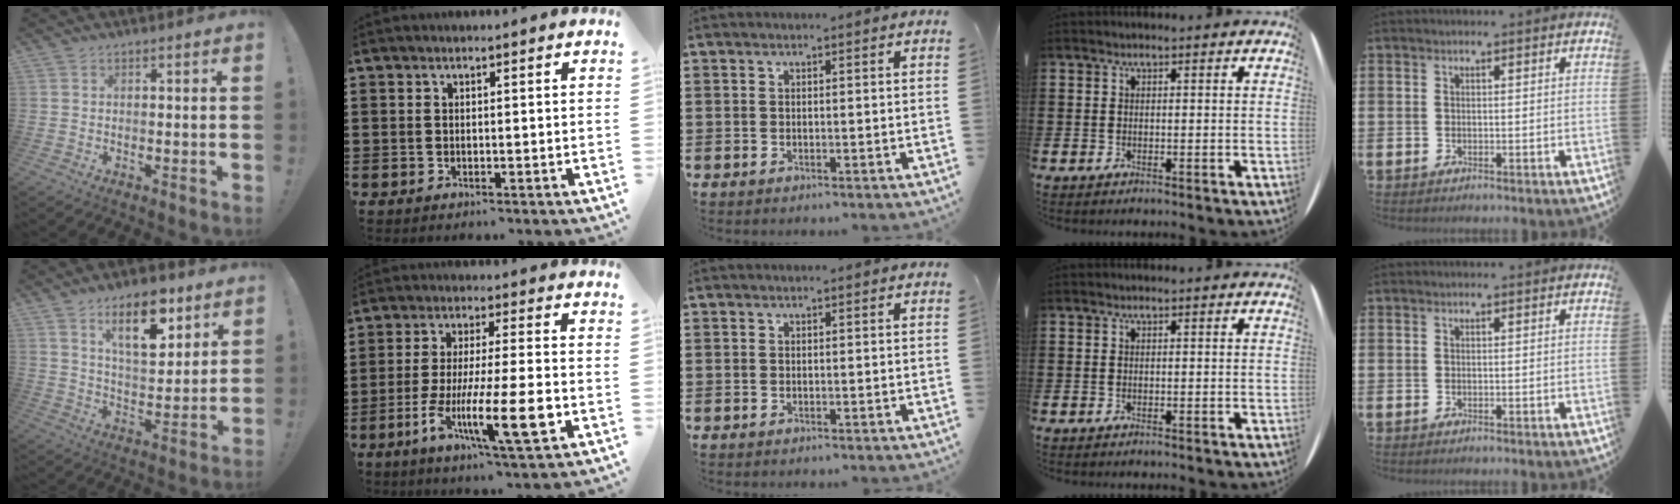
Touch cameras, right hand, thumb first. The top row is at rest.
{"thumb": {"total": 14.2, "force": [8.3, 5.9, 9.9], "torque": [-0.149, -0.033, 0.139]}, "index": {"total": 14.5, "force": [-5.1, 2.4, 13.3], "torque": [-0.260, -0.011, -0.092]}}